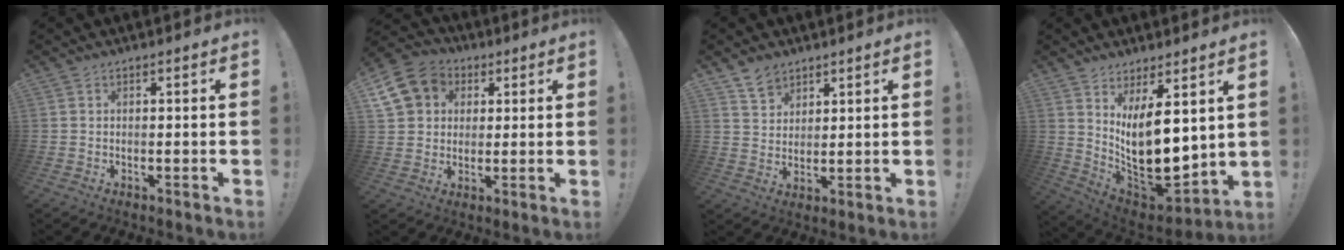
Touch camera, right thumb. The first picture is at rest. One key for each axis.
{"total": 12.0, "fx": 3.8, "fy": 10.4, "fz": 4.7, "tx": -0.072, "ty": -0.011, "tz": 0.079}
{"total": 6.2, "fx": 4.8, "fy": 3.8, "fz": 1.2, "tx": -0.019, "ty": -0.030, "tz": 0.092}
{"total": 15.9, "fx": 2.8, "fy": 7.9, "fz": 13.5, "tx": -0.221, "ty": -0.056, "tz": 0.060}